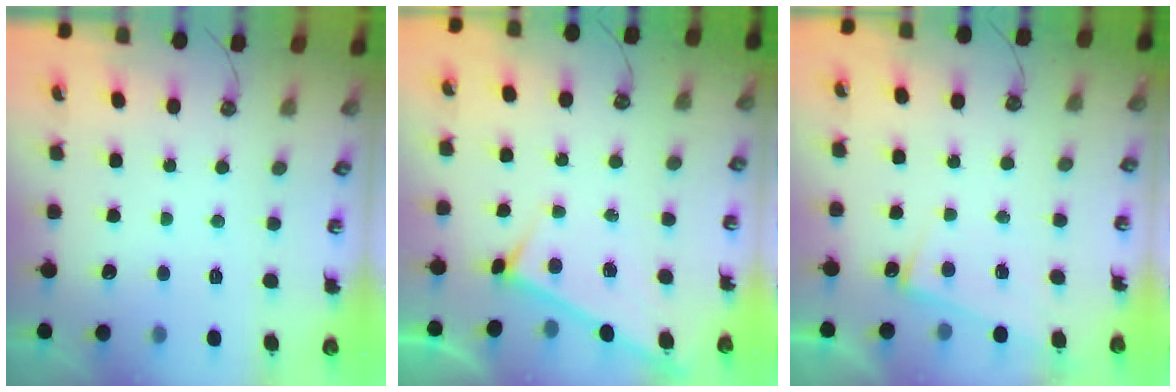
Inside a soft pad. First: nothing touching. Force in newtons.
{"total": 3.4, "press": 3.4, "slide": 0.3}
{"total": 1.9, "press": 1.8, "slide": 0.4}